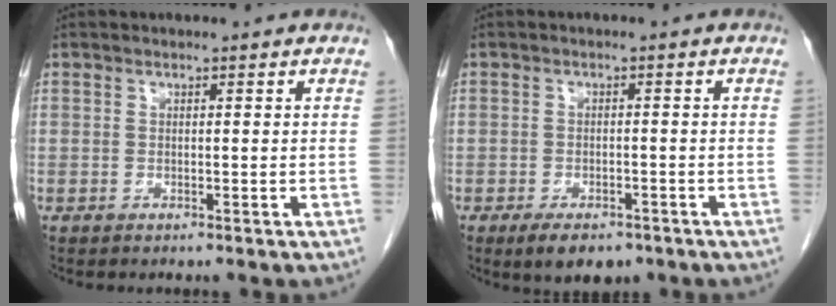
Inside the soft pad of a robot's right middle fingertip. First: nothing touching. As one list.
[{"total": 5.6, "force": [-3.9, 2.6, 3.0], "torque": [-0.048, -0.005, -0.056]}]